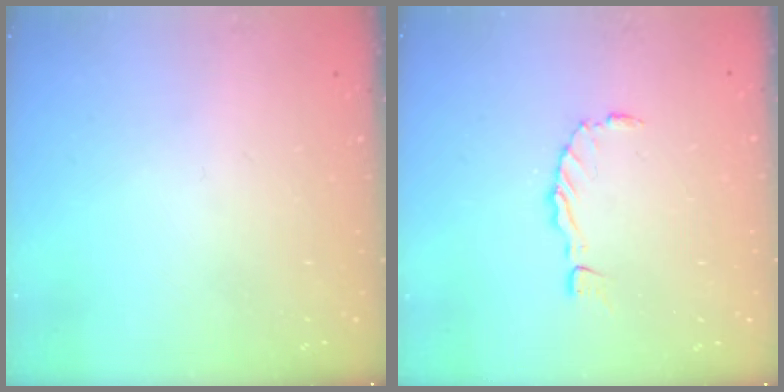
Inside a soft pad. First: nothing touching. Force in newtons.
{"total": 0.0}